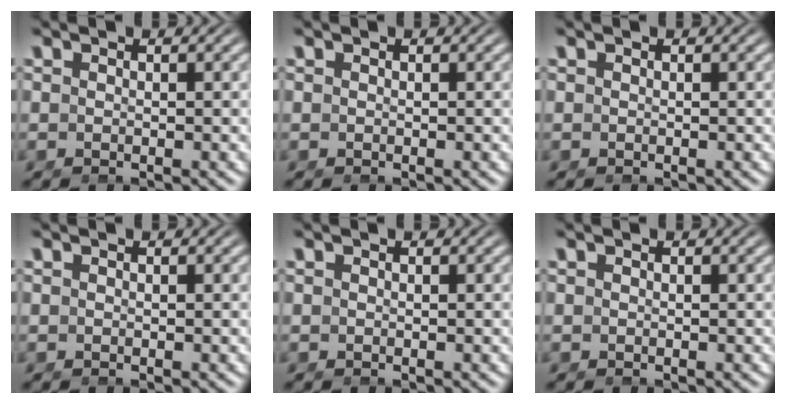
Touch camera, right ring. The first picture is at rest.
{"total": 0.0}
{"total": 0.0}
{"total": 0.0}
{"total": 0.0}
{"total": 0.0}